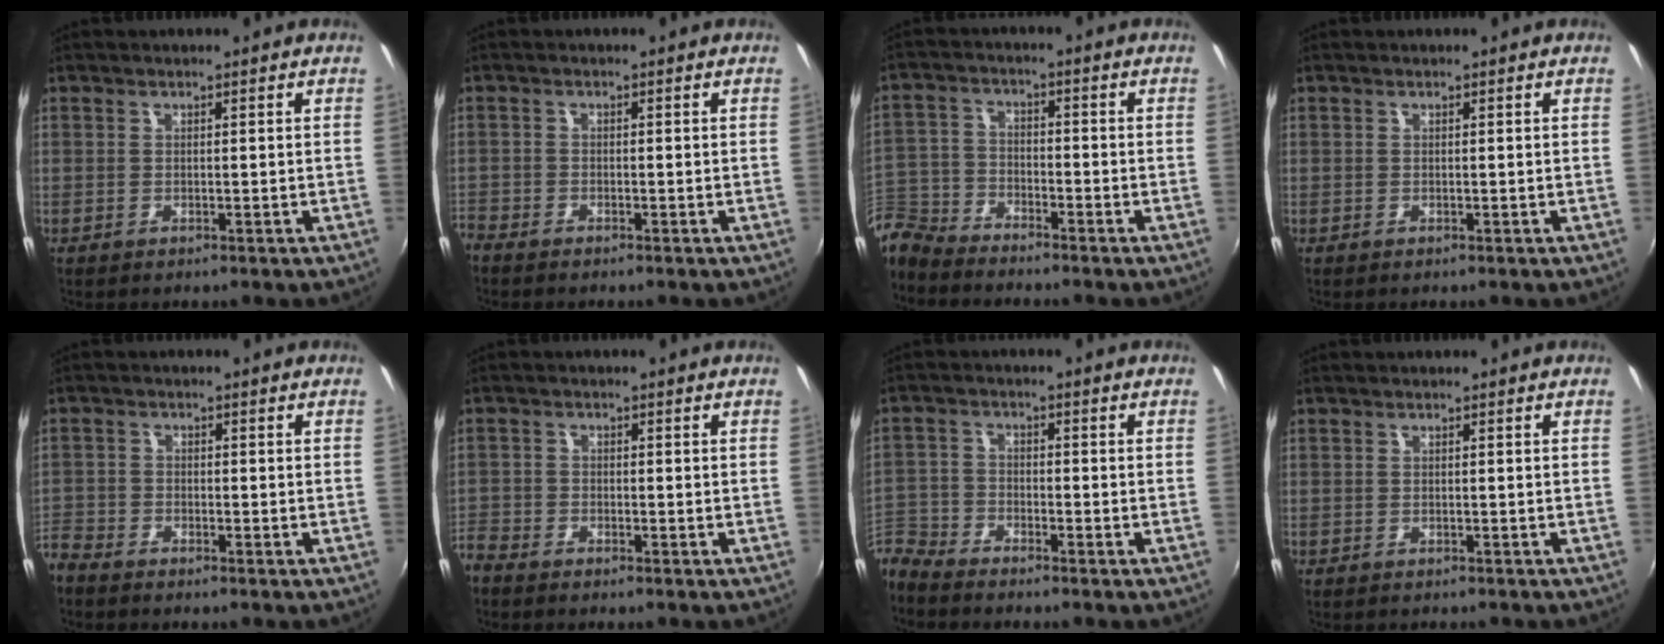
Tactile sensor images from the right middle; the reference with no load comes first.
{"total": 2.3, "force": [-2.0, 0.9, 0.5], "torque": [-0.023, -0.007, -0.043]}
{"total": 8.5, "force": [-7.5, 3.4, 1.9], "torque": [-0.056, 0.009, -0.156]}
{"total": 0.0}
{"total": 5.5, "force": [-4.5, 2.8, 1.2], "torque": [-0.048, -0.008, -0.096]}
{"total": 4.8, "force": [-3.9, 2.5, 1.1], "torque": [-0.042, -0.010, -0.083]}
{"total": 5.2, "force": [-4.9, 1.5, 0.2], "torque": [-0.013, 0.009, -0.112]}
{"total": 1.2, "force": [-1.2, 0.3, 0.2], "torque": [-0.009, -0.005, -0.017]}